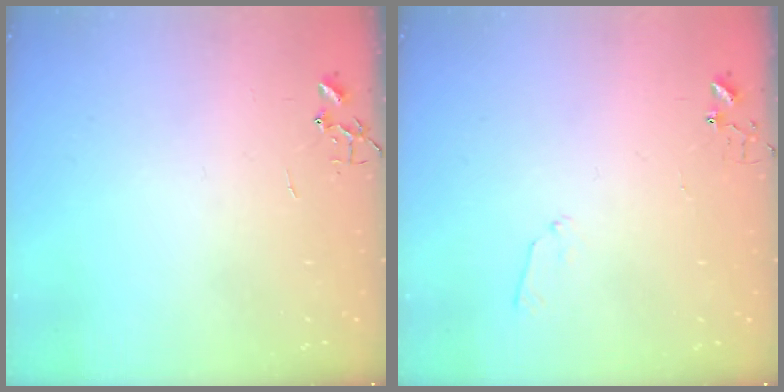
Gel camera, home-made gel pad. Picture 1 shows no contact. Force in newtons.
{"total": 5.0, "press": 5.0, "slide": 0.7}